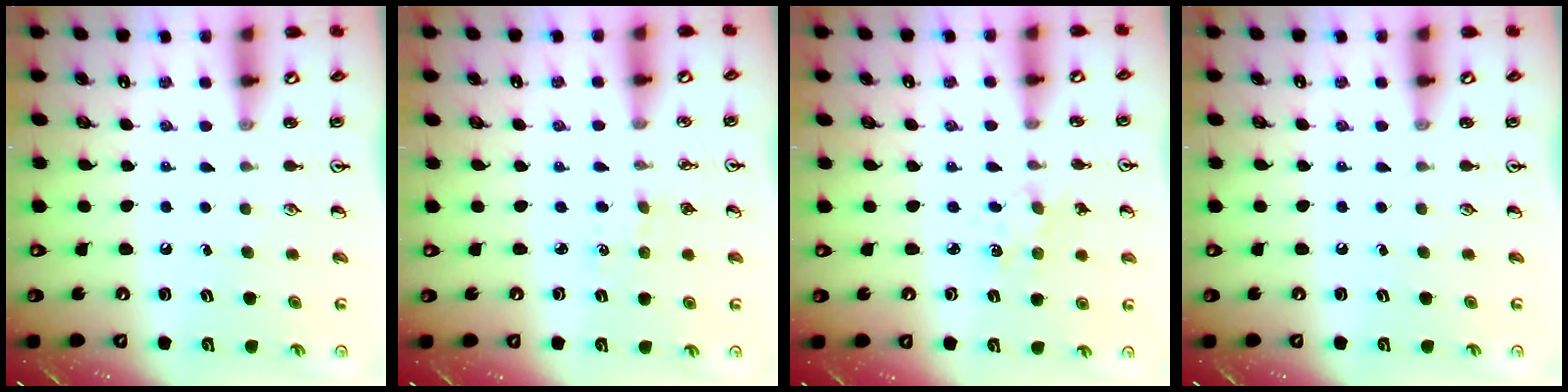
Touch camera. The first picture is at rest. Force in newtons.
{"total": 1.4, "press": 1.4, "slide": 0.3}
{"total": 1.9, "press": 1.9, "slide": 0.3}
{"total": 0.0}